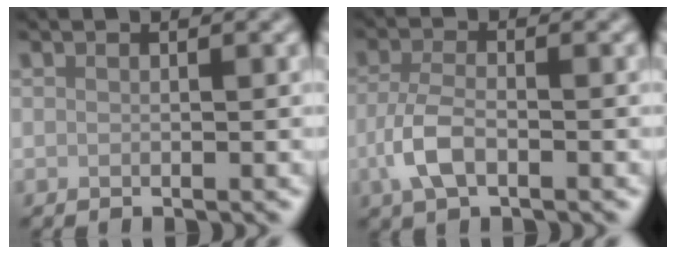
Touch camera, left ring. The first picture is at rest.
{"total": 3.4, "force": [-1.3, 1.6, 2.7], "torque": [-0.061, -0.002, -0.033]}